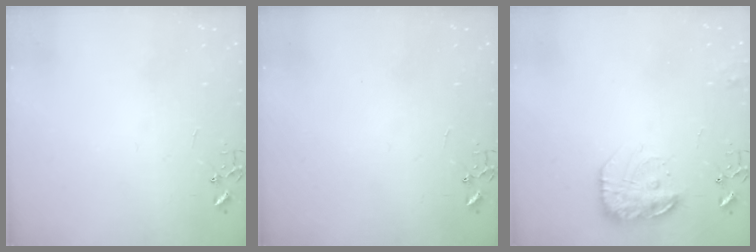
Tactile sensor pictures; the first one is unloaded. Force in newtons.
{"total": 0.0}
{"total": 15.4, "press": 15.3, "slide": 1.0}